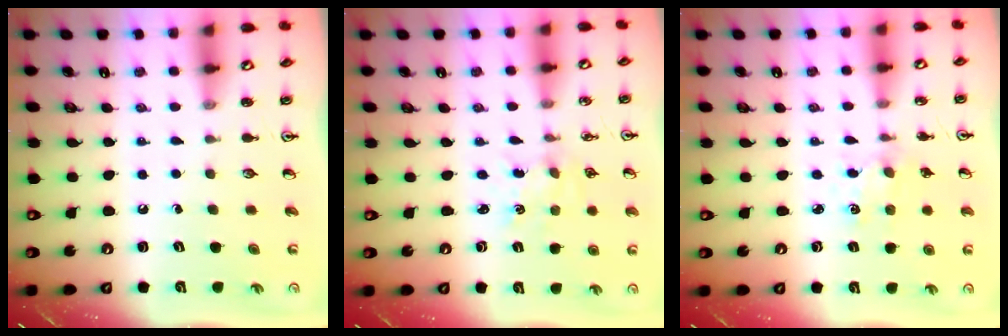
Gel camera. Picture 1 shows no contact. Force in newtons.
{"total": 1.6, "press": 1.6, "slide": 0.3}
{"total": 1.8, "press": 1.8, "slide": 0.2}